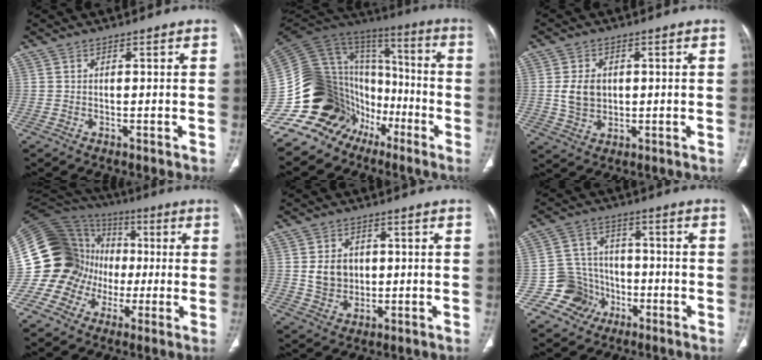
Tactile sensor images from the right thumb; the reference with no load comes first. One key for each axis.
{"total": 25.5, "fx": -12.8, "fy": 19.7, "fz": 10.0, "tx": -0.155, "ty": 0.127, "tz": -0.215}
{"total": 5.9, "fx": 0.5, "fy": 4.5, "fz": 3.8, "tx": -0.056, "ty": -0.003, "tz": 0.016}
{"total": 20.3, "fx": -2.9, "fy": 18.3, "fz": 8.3, "tx": -0.149, "ty": 0.076, "tz": -0.051}
{"total": 6.1, "fx": 0.5, "fy": 5.1, "fz": 3.3, "tx": -0.034, "ty": -0.004, "tz": 0.017}
{"total": 8.7, "fx": -4.1, "fy": 7.6, "fz": 0.9, "tx": 0.027, "ty": 0.042, "tz": -0.070}